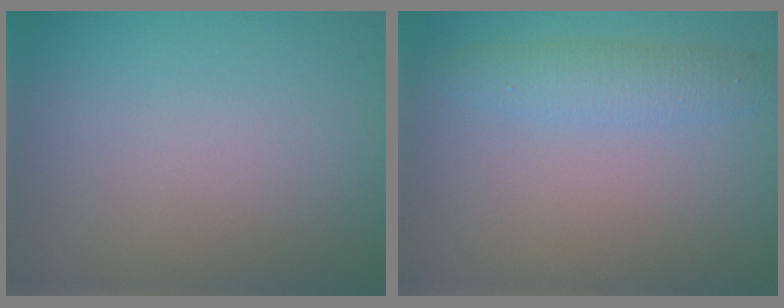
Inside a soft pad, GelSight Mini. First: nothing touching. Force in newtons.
{"total": 2.8, "press": 2.8, "slide": 0.0}